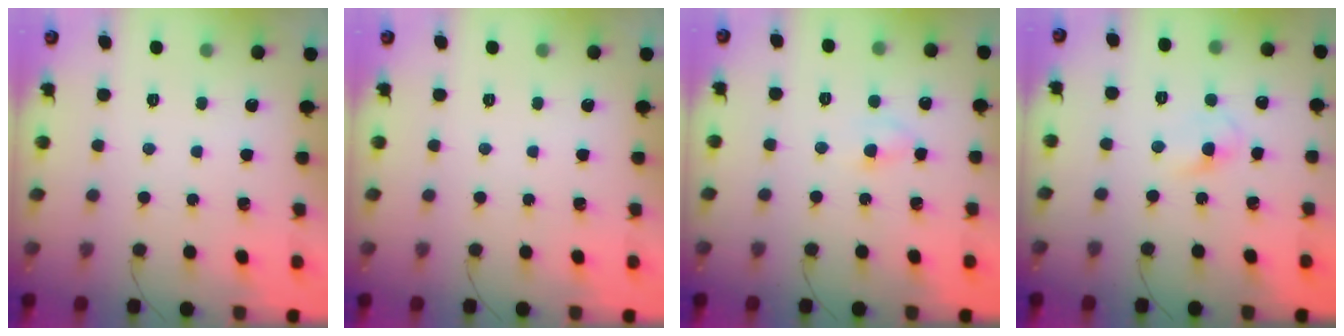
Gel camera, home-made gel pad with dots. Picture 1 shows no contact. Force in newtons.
{"total": 0.0}
{"total": 2.6, "press": 2.4, "slide": 1.0}
{"total": 3.3, "press": 3.0, "slide": 1.2}